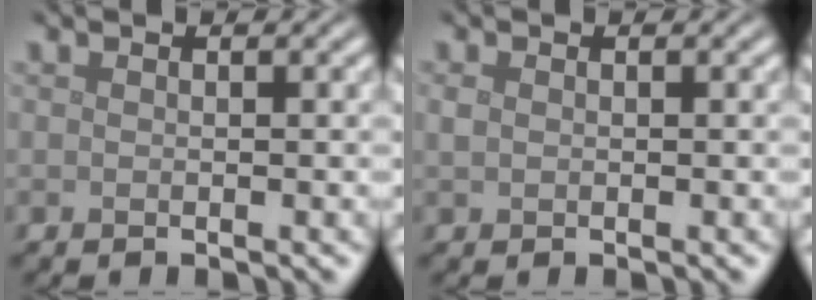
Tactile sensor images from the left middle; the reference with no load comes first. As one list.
[{"total": 0.7, "force": [0.1, 0.6, 0.4], "torque": [-0.010, 0.000, 0.002]}]